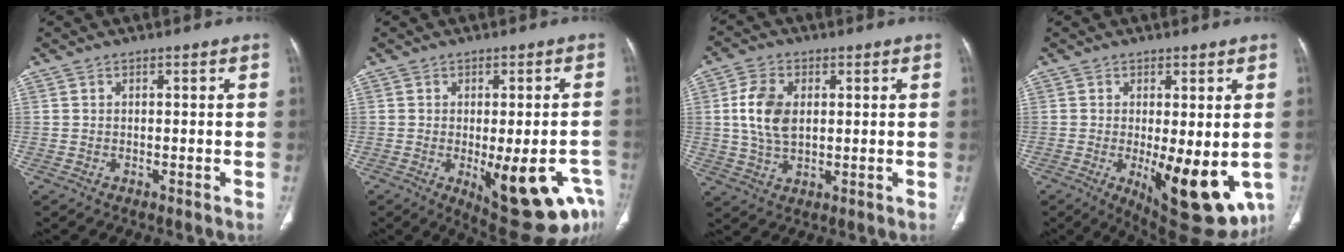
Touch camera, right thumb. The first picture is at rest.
{"total": 16.0, "force": [-6.2, 5.5, 13.7], "torque": [-0.112, 0.010, -0.061]}
{"total": 8.5, "force": [1.4, 5.3, 6.5], "torque": [-0.127, -0.001, 0.030]}
{"total": 14.9, "force": [-3.2, 5.6, 13.4], "torque": [-0.169, -0.028, -0.026]}